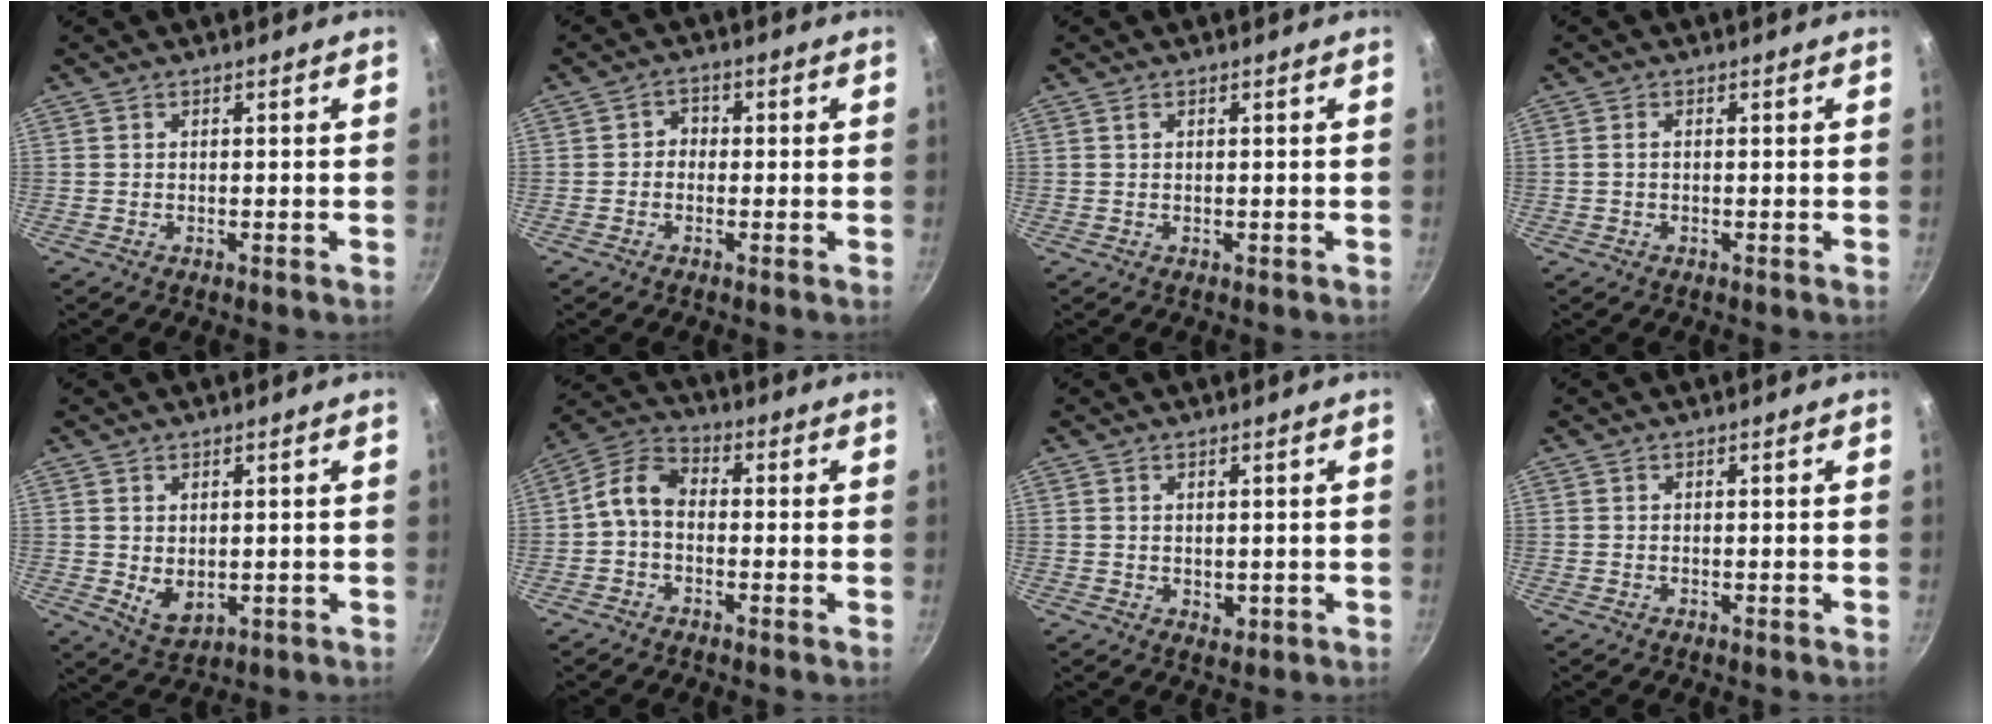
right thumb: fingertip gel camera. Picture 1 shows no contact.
{"total": 2.3, "force": [-0.5, 2.0, 1.0], "torque": [-0.002, 0.010, -0.016]}
{"total": 0.5, "force": [0.2, 0.3, 0.4], "torque": [-0.004, 0.002, 0.004]}
{"total": 1.1, "force": [-0.1, 0.6, 0.9], "torque": [-0.020, 0.005, -0.002]}
{"total": 4.8, "force": [0.5, 3.2, 3.5], "torque": [-0.050, -0.016, 0.020]}
{"total": 6.7, "force": [-1.0, 4.6, 4.7], "torque": [-0.092, 0.030, -0.037]}
{"total": 1.6, "force": [0.5, 1.2, 1.0], "torque": [-0.011, -0.005, 0.011]}
{"total": 0.0}